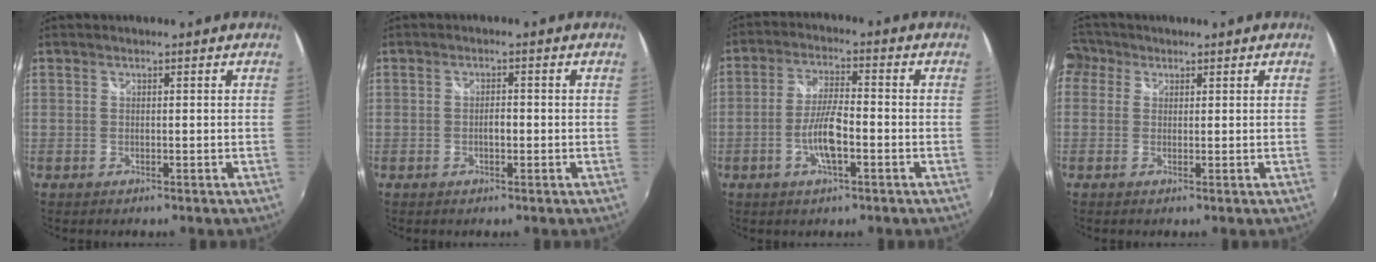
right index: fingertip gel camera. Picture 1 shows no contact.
{"total": 1.8, "force": [-0.5, 0.8, 1.5], "torque": [-0.028, 0.003, -0.009]}
{"total": 7.2, "force": [-2.6, 1.6, 6.5], "torque": [-0.131, 0.001, -0.050]}
{"total": 6.9, "force": [0.9, 6.3, 2.7], "torque": [-0.077, 0.020, 0.004]}